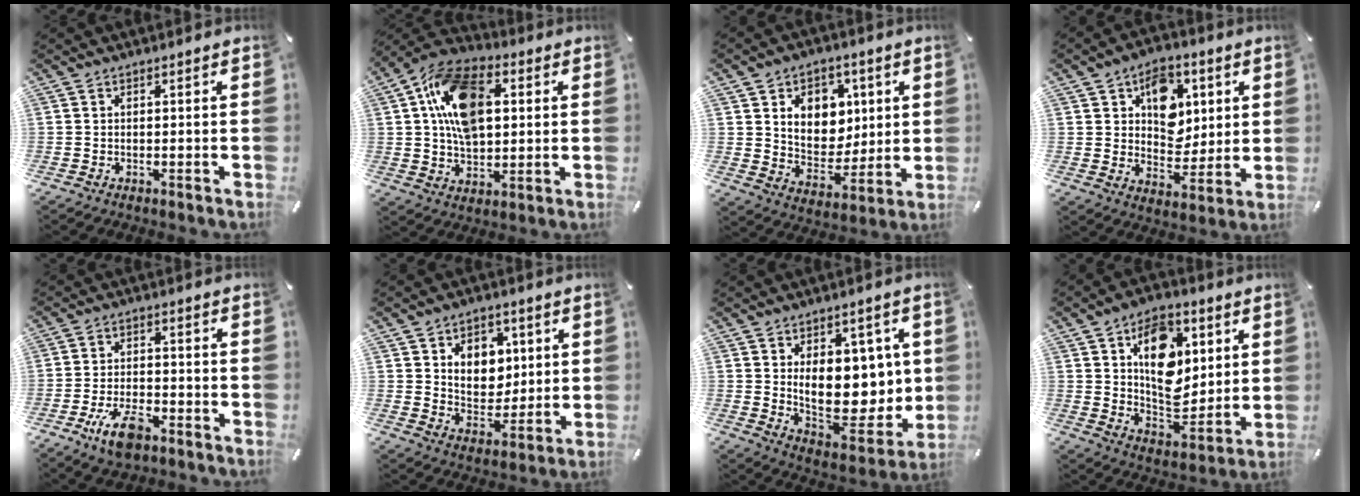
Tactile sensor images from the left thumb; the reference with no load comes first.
{"total": 17.7, "force": [3.9, 12.1, 12.4], "torque": [-0.231, 0.010, 0.072]}
{"total": 11.2, "force": [4.1, 9.3, 4.6], "torque": [-0.063, -0.023, 0.077]}
{"total": 11.6, "force": [4.0, 9.3, 5.6], "torque": [-0.073, -0.013, 0.074]}
{"total": 8.6, "force": [-5.0, 3.8, 5.8], "torque": [-0.124, 0.015, -0.091]}
{"total": 9.4, "force": [3.3, 7.7, 4.3], "torque": [-0.055, -0.013, 0.058]}
{"total": 15.2, "force": [3.0, 10.2, 10.8], "torque": [-0.148, -0.037, 0.060]}
{"total": 15.9, "force": [5.3, 11.1, 10.0], "torque": [-0.139, -0.016, 0.099]}